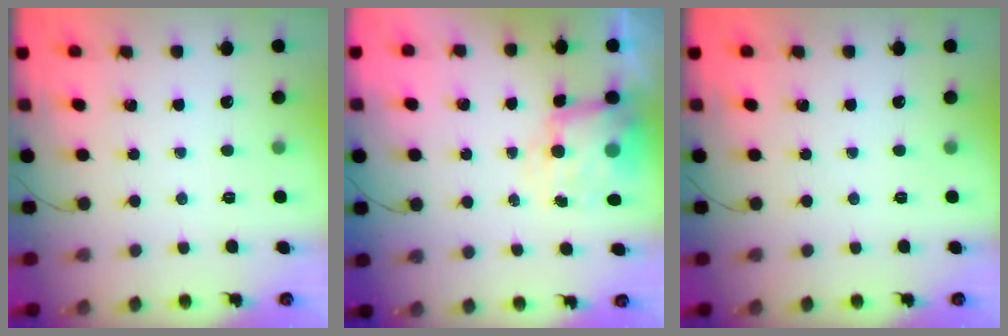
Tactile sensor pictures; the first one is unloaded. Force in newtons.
{"total": 7.1, "press": 7.1, "slide": 0.7}
{"total": 0.0}